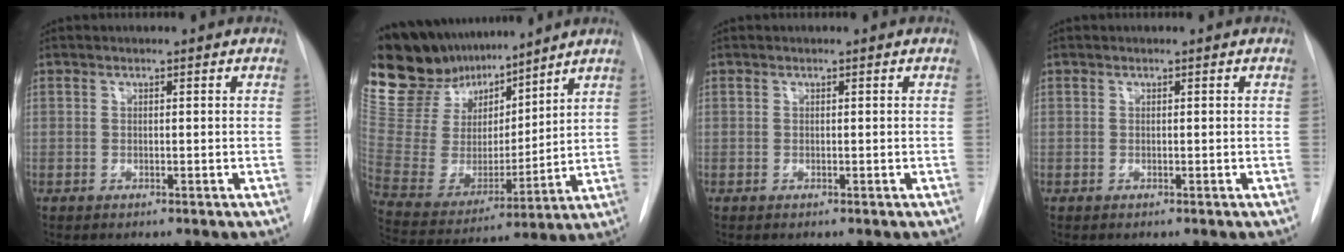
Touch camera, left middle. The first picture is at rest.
{"total": 17.0, "force": [15.2, 5.5, 5.1], "torque": [-0.102, 0.008, 0.291]}
{"total": 0.0}
{"total": 0.0}